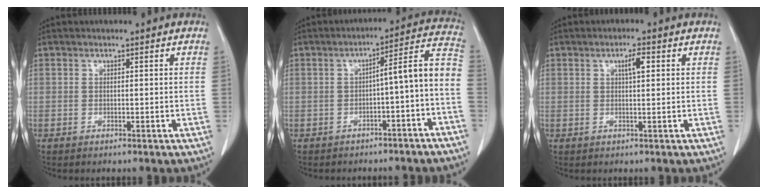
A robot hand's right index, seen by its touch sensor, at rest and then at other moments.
{"total": 8.7, "force": [-3.3, 0.5, 8.0], "torque": [-0.092, 0.040, -0.049]}
{"total": 2.6, "force": [0.9, 0.2, 2.5], "torque": [-0.040, 0.002, 0.012]}